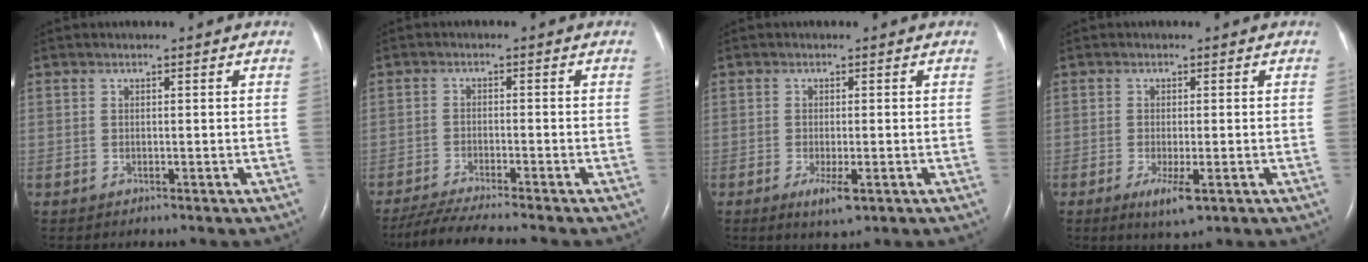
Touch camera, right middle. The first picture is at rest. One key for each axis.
{"total": 7.7, "fx": -6.8, "fy": -0.6, "fz": 3.5, "tx": -0.058, "ty": -0.026, "tz": -0.115}
{"total": 3.2, "fx": -1.4, "fy": 0.7, "fz": 2.8, "tx": -0.051, "ty": -0.007, "tz": -0.019}
{"total": 3.7, "fx": -1.6, "fy": 0.7, "fz": 3.3, "tx": -0.058, "ty": -0.008, "tz": -0.022}